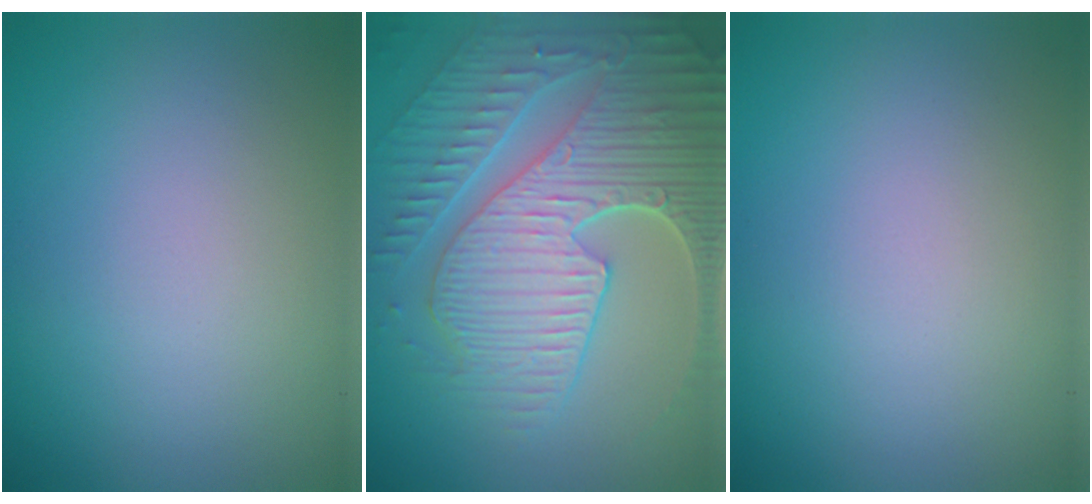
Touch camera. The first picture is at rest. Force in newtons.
{"total": 9.2, "press": 6.6, "slide": 6.4}
{"total": 0.0}